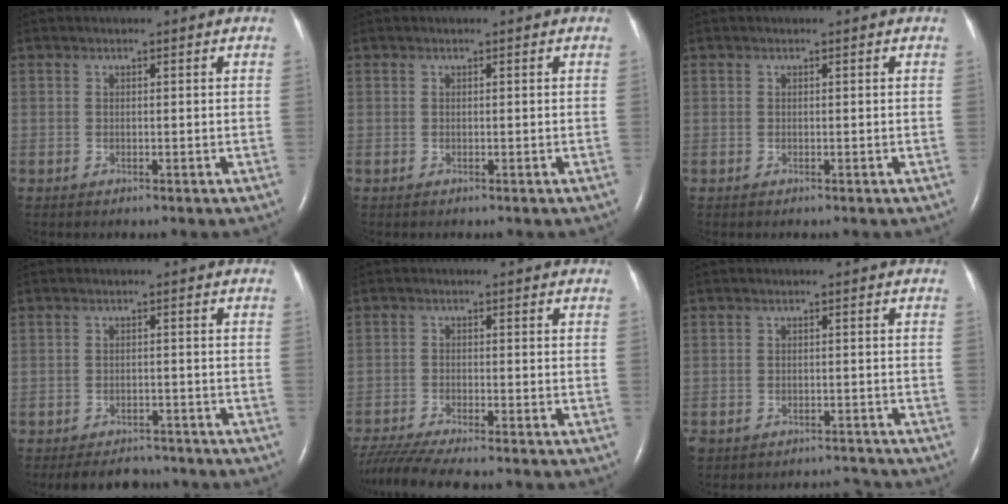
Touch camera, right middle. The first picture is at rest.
{"total": 0.0}
{"total": 0.0}
{"total": 6.0, "force": [-5.4, 2.3, 1.3], "torque": [-0.016, -0.002, -0.072]}
{"total": 9.1, "force": [-8.1, -0.2, 4.3], "torque": [-0.075, -0.022, -0.136]}
{"total": 4.5, "force": [-4.2, 1.5, 0.0], "torque": [0.001, 0.004, -0.065]}